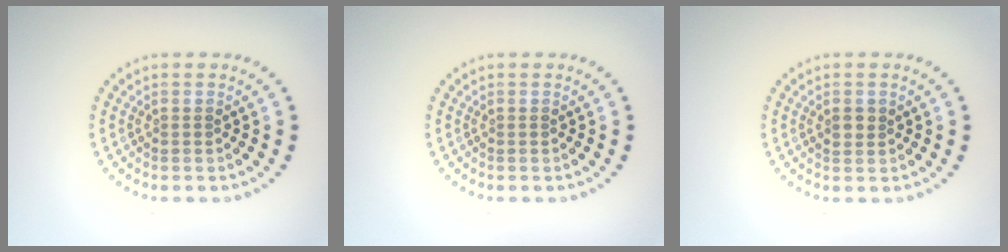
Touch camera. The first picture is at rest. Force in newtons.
{"total": 0.0}
{"total": 1.3, "press": 1.2, "slide": 0.3}